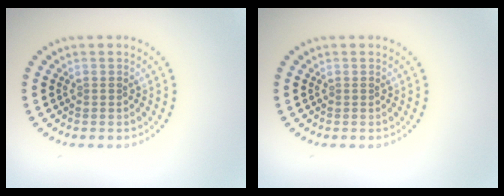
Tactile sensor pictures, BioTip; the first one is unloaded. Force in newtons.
{"total": 0.0}